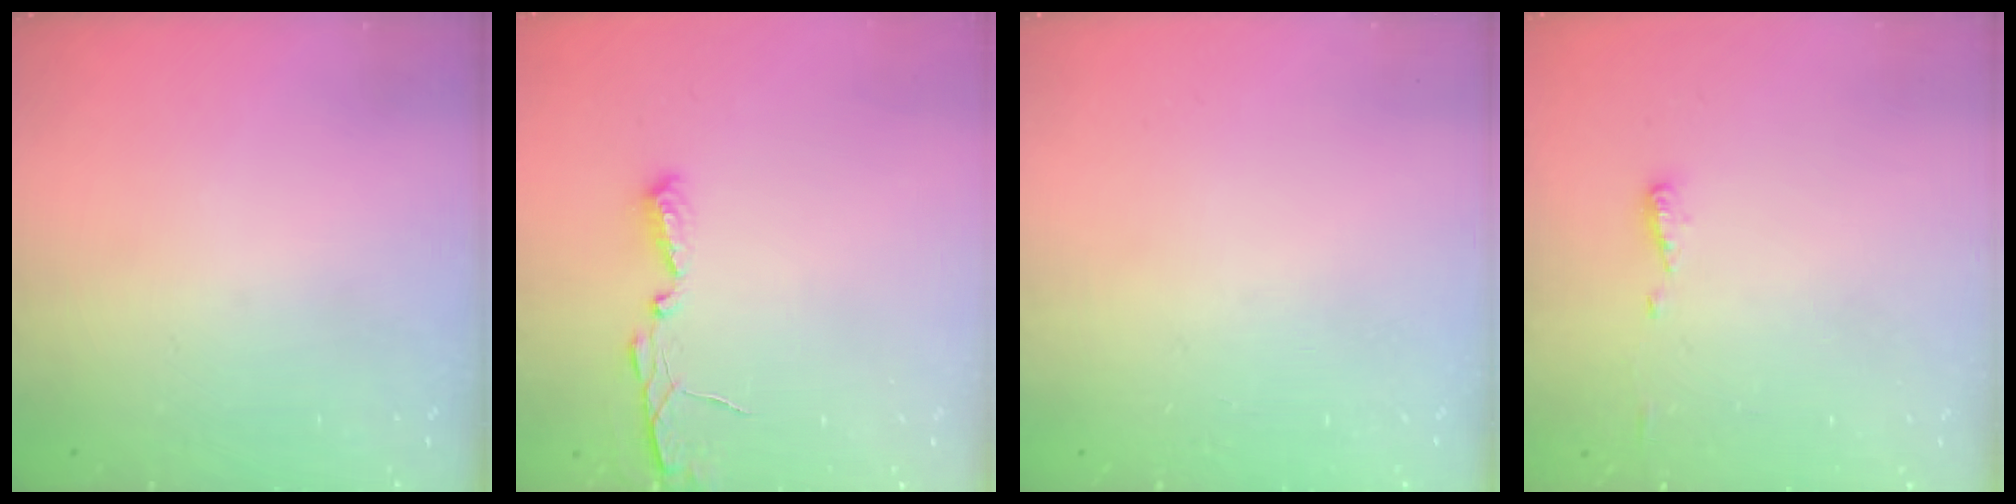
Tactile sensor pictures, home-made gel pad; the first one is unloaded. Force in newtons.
{"total": 4.9, "press": 4.9, "slide": 0.3}
{"total": 0.0}
{"total": 4.9, "press": 4.9, "slide": 0.6}